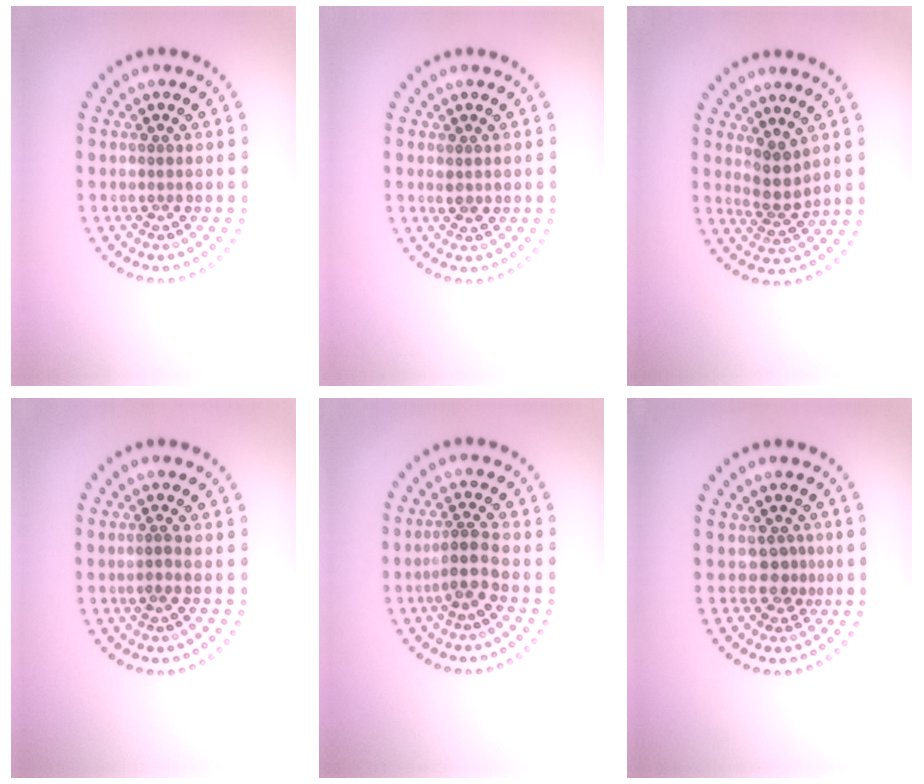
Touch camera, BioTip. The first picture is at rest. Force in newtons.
{"total": 1.0, "press": 0.9, "slide": 0.4}
{"total": 2.5, "press": 2.0, "slide": 1.6}
{"total": 0.8, "press": 0.4, "slide": 0.7}
{"total": 2.4, "press": 1.9, "slide": 1.5}
{"total": 1.8, "press": 1.3, "slide": 1.1}